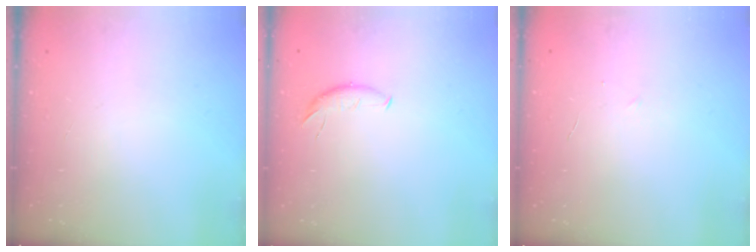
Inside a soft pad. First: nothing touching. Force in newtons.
{"total": 6.0, "press": 6.0, "slide": 0.4}
{"total": 2.2, "press": 2.1, "slide": 0.6}